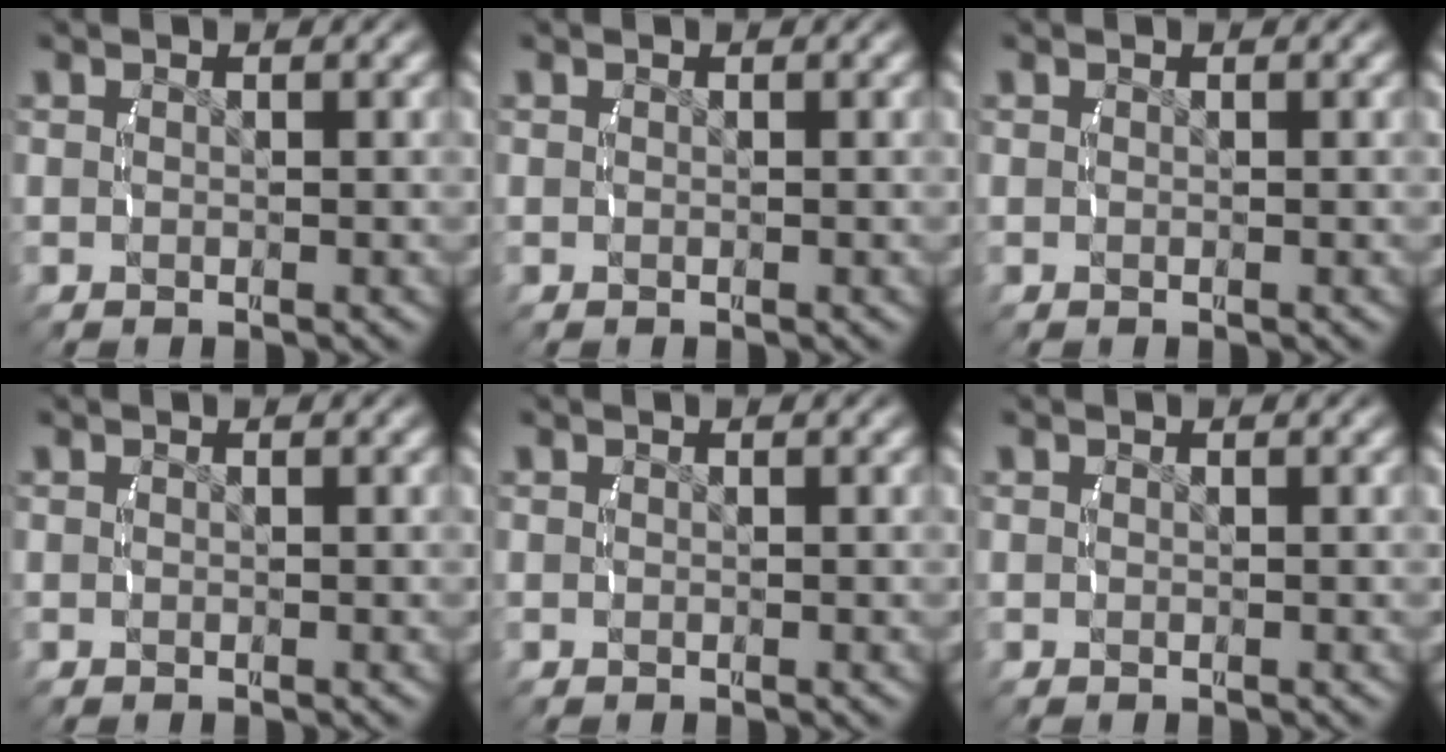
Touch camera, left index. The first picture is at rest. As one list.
[{"total": 0.0}, {"total": 0.0}, {"total": 0.0}, {"total": 0.0}, {"total": 0.0}]